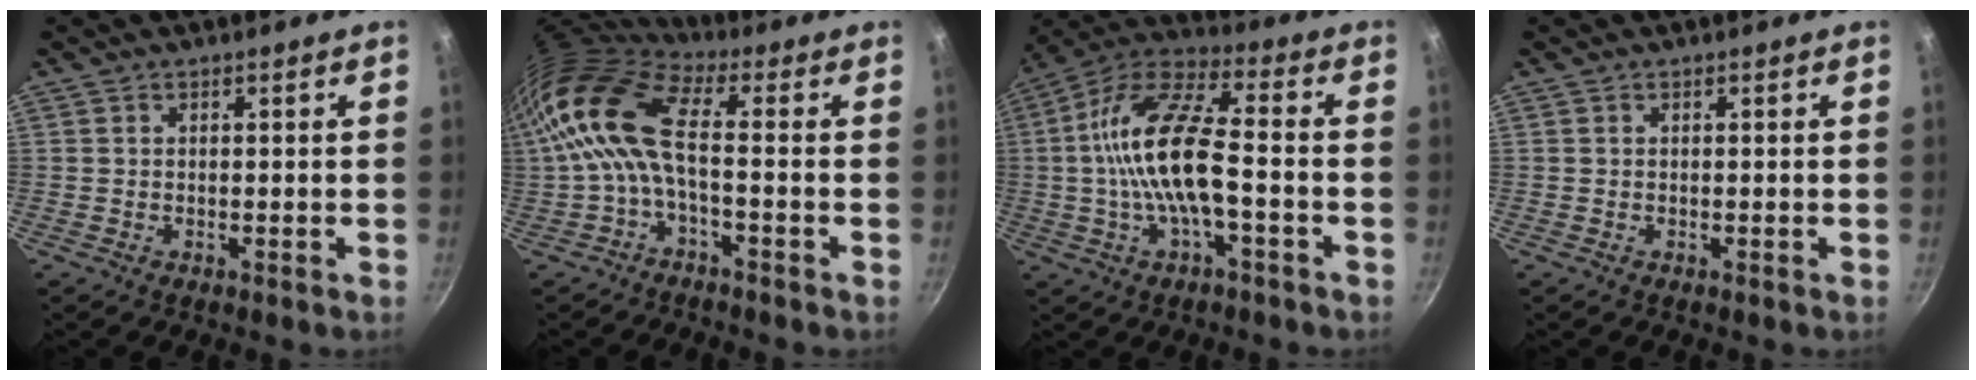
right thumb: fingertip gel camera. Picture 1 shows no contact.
{"total": 11.5, "force": [-0.4, 4.6, 10.6], "torque": [-0.222, 0.019, -0.021]}
{"total": 16.1, "force": [-2.1, 6.0, 14.8], "torque": [-0.280, 0.041, -0.056]}
{"total": 0.0}